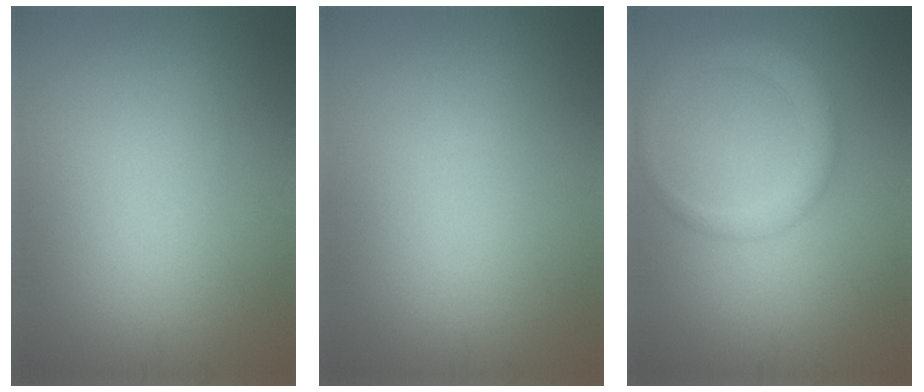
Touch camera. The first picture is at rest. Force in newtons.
{"total": 0.0}
{"total": 3.5, "press": 3.5, "slide": 0.1}